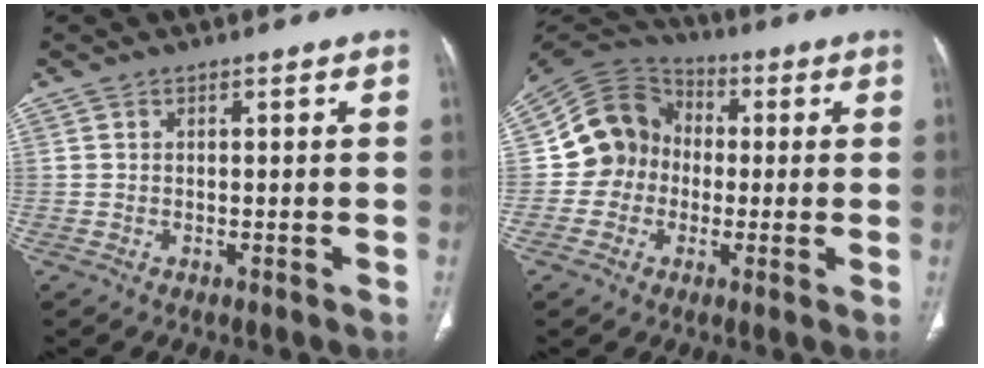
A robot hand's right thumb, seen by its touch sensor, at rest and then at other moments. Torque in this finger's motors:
{"motor_torque": [-0.02, 0.73, 0.61, 0.18, 0.27]}